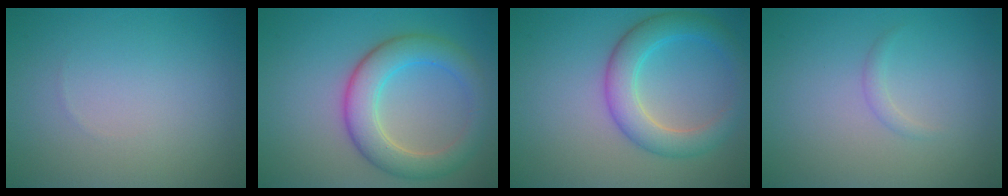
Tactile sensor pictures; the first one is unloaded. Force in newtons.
{"total": 5.7, "press": 5.7, "slide": 0.1}
{"total": 4.8, "press": 4.8, "slide": 0.1}
{"total": 0.8, "press": 0.8, "slide": 0.1}